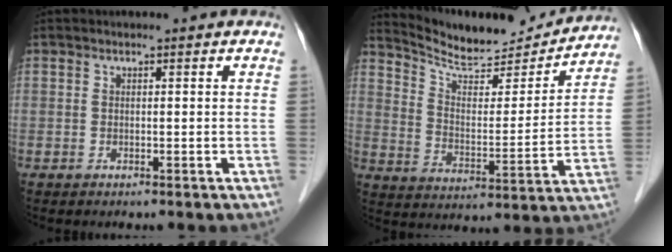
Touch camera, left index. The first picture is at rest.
{"total": 15.4, "force": [14.8, 1.9, 3.6], "torque": [-0.063, -0.022, 0.224]}